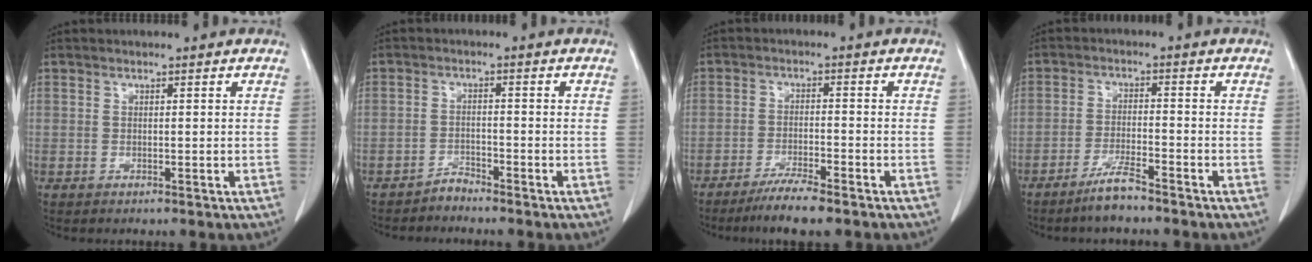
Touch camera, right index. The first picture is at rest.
{"total": 1.9, "force": [-1.9, 0.3, -0.1], "torque": [0.009, -0.002, -0.032]}
{"total": 6.0, "force": [-4.7, 0.2, 3.7], "torque": [-0.066, -0.015, -0.082]}
{"total": 4.6, "force": [-3.7, 0.1, 2.7], "torque": [-0.055, -0.009, -0.071]}